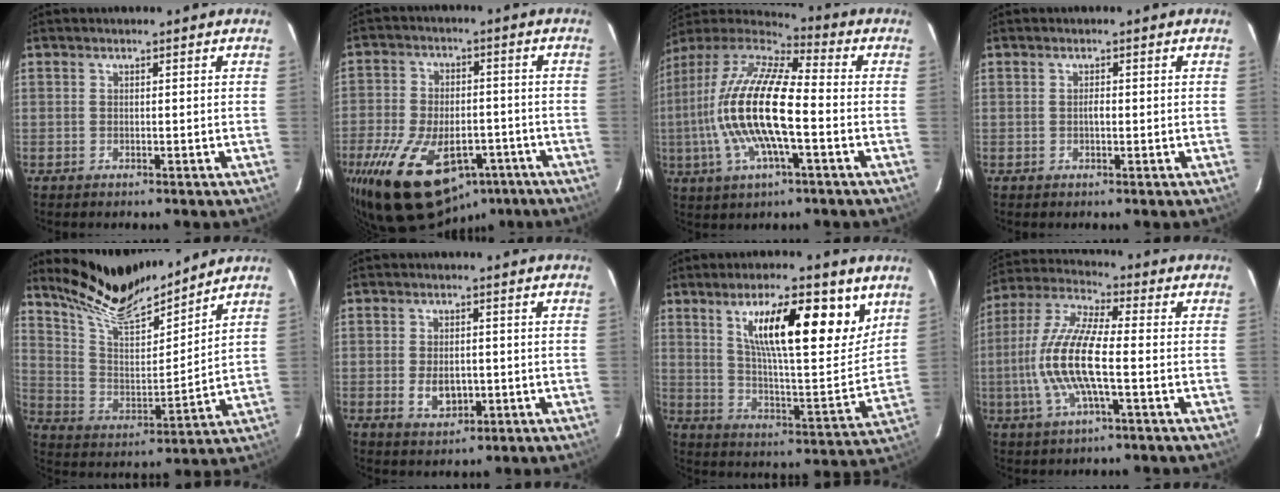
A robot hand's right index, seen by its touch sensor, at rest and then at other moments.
{"total": 23.3, "force": [-12.5, 13.1, 14.6], "torque": [-0.295, -0.015, -0.184]}
{"total": 19.6, "force": [-2.6, 5.3, 18.7], "torque": [-0.356, -0.006, -0.059]}
{"total": 1.0, "force": [-0.1, 0.5, 0.9], "torque": [-0.015, 0.003, -0.002]}
{"total": 15.3, "force": [13.8, 2.2, 6.3], "torque": [-0.131, -0.014, 0.250]}
{"total": 5.5, "force": [-1.1, 3.6, 4.0], "torque": [-0.077, -0.007, -0.011]}
{"total": 19.9, "force": [10.2, 5.2, 16.2], "torque": [-0.243, 0.007, 0.169]}
{"total": 14.3, "force": [-2.4, 3.4, 13.7], "torque": [-0.285, 0.000, -0.052]}